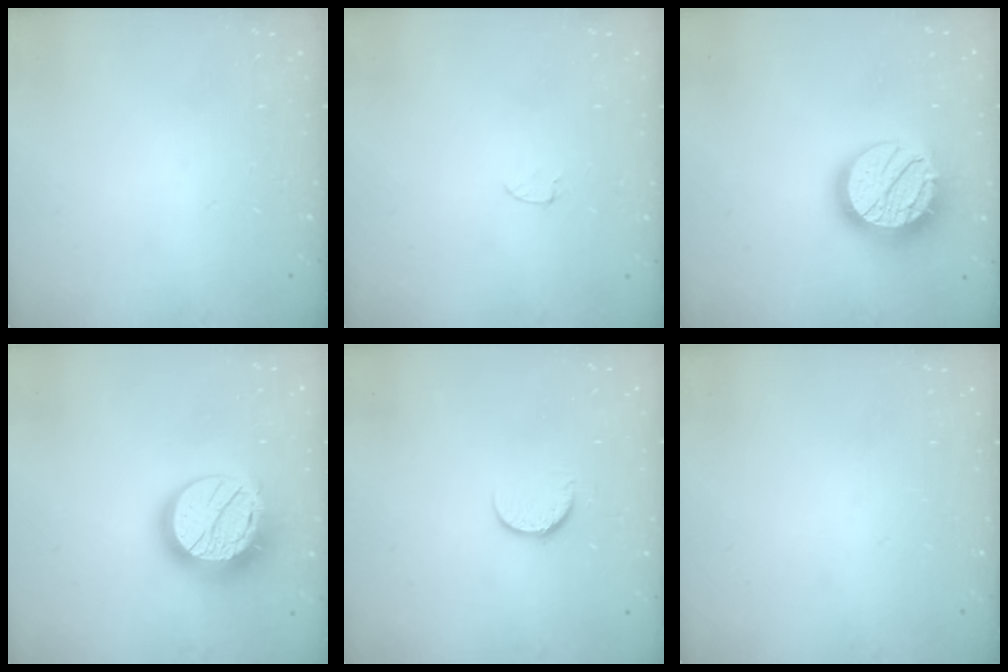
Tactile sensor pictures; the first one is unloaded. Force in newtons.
{"total": 2.5, "press": 2.5, "slide": 0.2}
{"total": 20.4, "press": 20.4, "slide": 1.5}
{"total": 19.6, "press": 19.6, "slide": 1.5}
{"total": 7.7, "press": 7.6, "slide": 0.7}
{"total": 0.0}